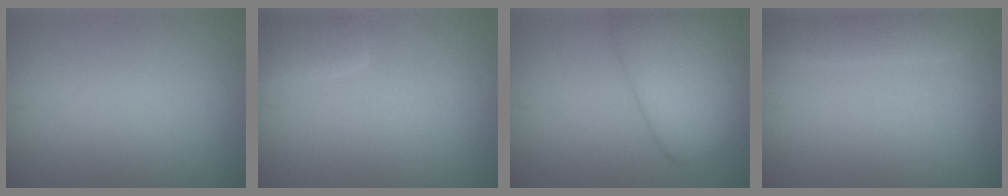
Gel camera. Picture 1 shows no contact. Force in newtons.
{"total": 1.9, "press": 1.8, "slide": 0.3}
{"total": 6.3, "press": 6.3, "slide": 0.2}
{"total": 2.4, "press": 2.4, "slide": 0.2}